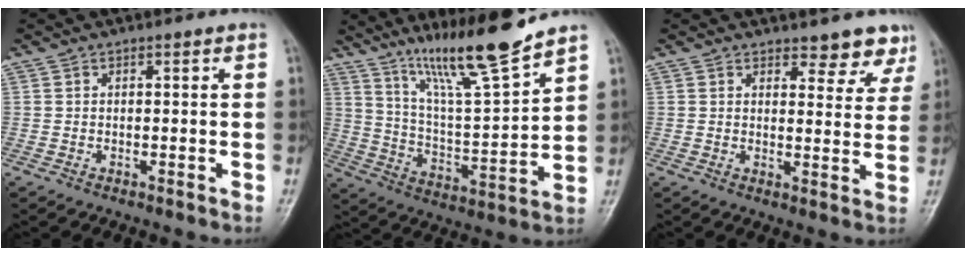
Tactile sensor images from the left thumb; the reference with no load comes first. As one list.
[{"total": 16.0, "force": [12.3, 0.7, 10.1], "torque": [-0.162, -0.075, 0.222]}, {"total": 5.4, "force": [4.6, 2.6, 0.9], "torque": [0.026, -0.029, 0.039]}]